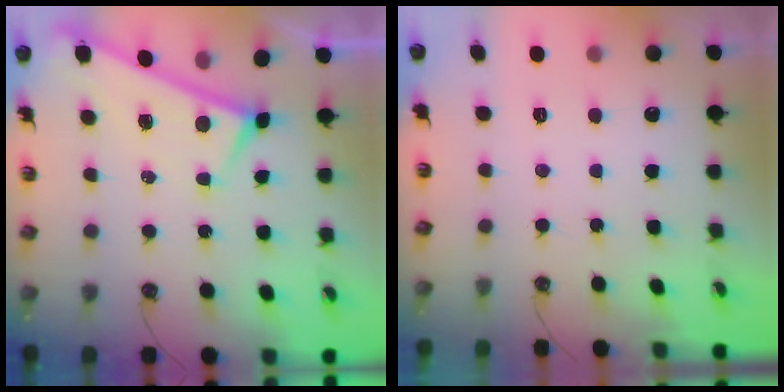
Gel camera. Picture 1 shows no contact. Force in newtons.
{"total": 0.0}